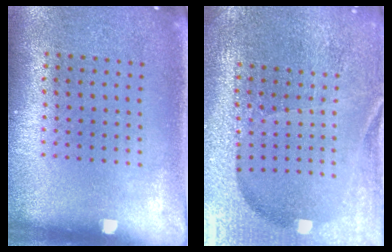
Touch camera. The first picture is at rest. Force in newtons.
{"total": 4.9, "press": 4.6, "slide": 1.6}